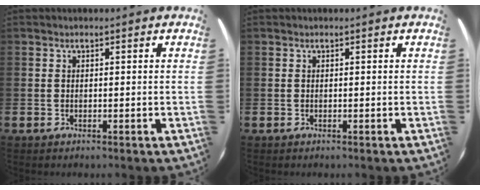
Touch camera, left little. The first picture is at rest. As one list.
[{"total": 0.0}]